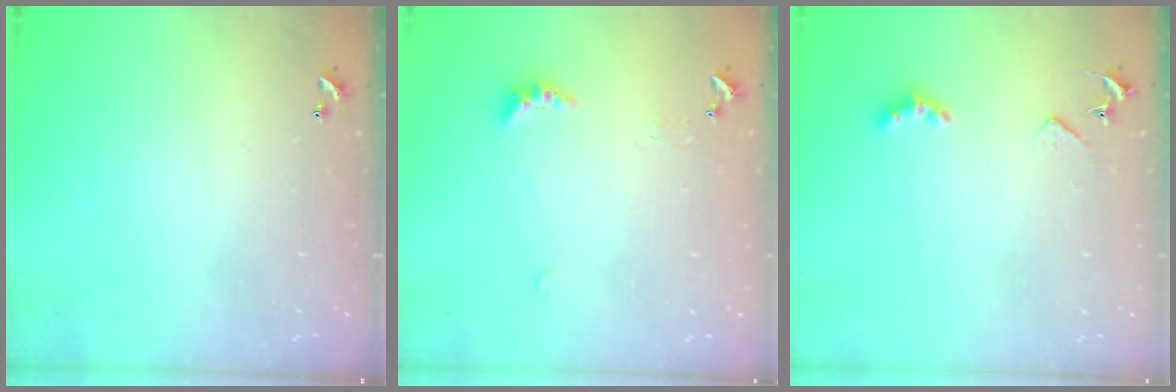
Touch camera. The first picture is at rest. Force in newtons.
{"total": 3.2, "press": 3.1, "slide": 0.8}
{"total": 5.3, "press": 5.3, "slide": 0.3}